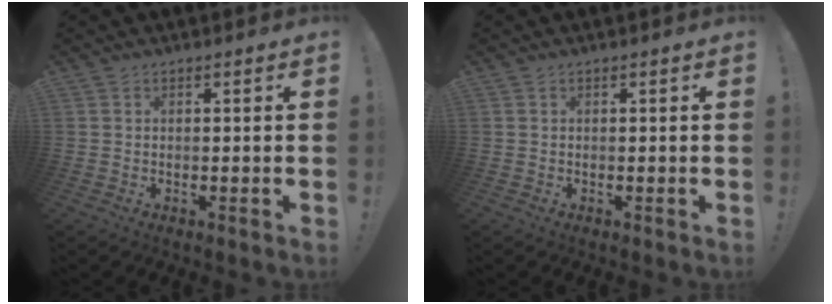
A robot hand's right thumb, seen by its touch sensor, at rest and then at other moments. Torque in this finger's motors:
{"motor_torque": [-0.03, 0.02, 0.03, 0.04, 0.00]}